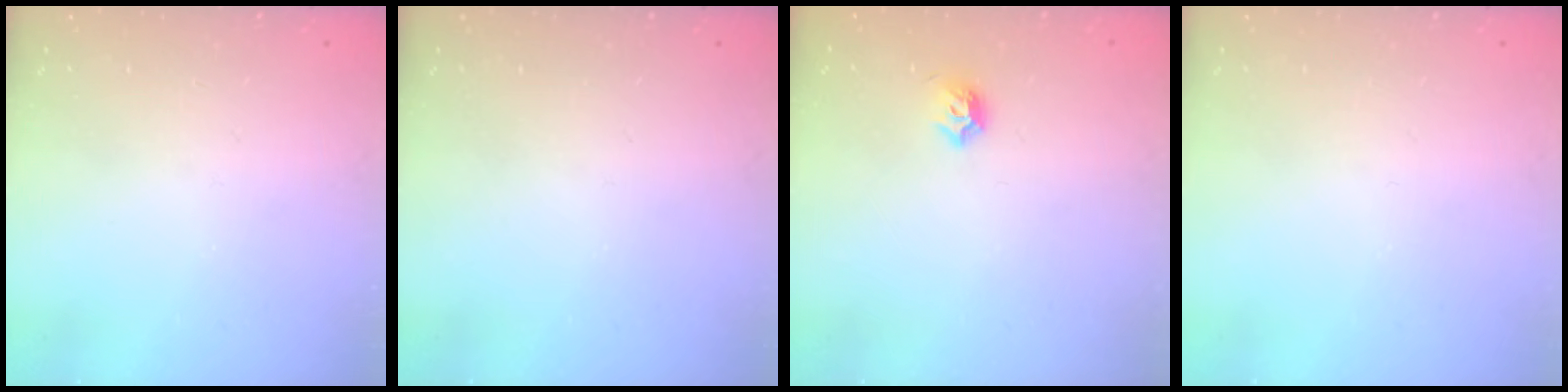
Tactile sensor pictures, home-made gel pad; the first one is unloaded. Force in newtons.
{"total": 0.0}
{"total": 4.3, "press": 4.2, "slide": 1.2}
{"total": 0.0}